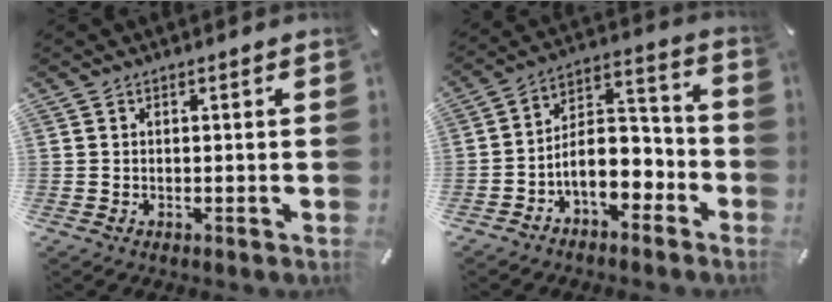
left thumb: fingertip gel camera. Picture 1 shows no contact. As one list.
[{"total": 10.3, "force": [-4.5, 6.8, 6.3], "torque": [-0.085, 0.010, -0.080]}]